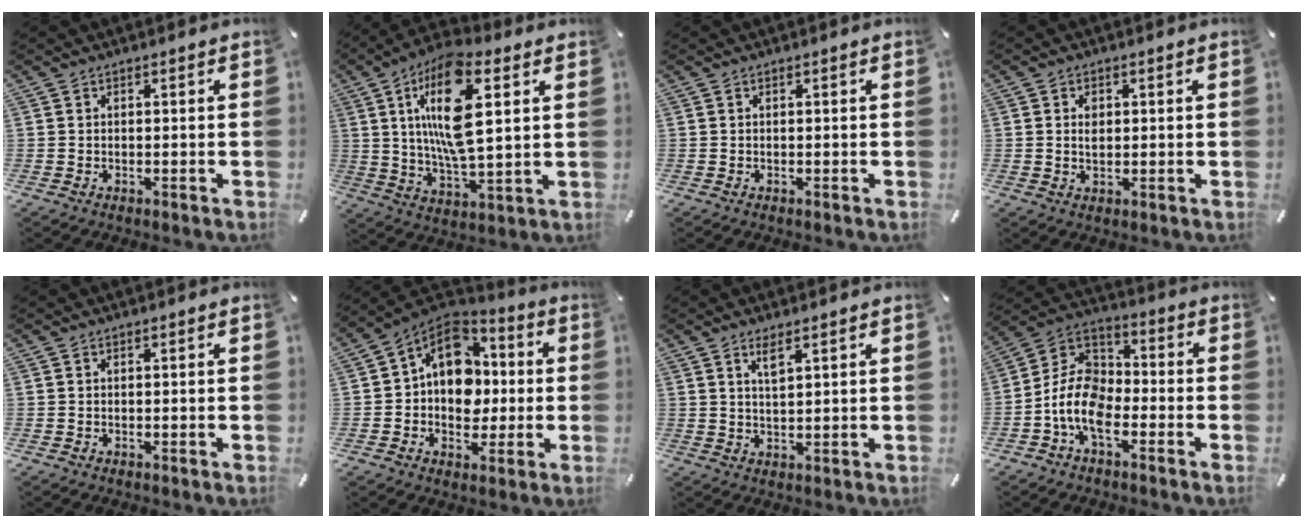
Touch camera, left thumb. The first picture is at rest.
{"total": 18.1, "force": [5.9, 7.1, 15.6], "torque": [-0.305, -0.007, 0.093]}
{"total": 0.0}
{"total": 2.6, "force": [0.5, 1.8, 1.7], "torque": [-0.022, 0.000, 0.004]}
{"total": 0.0}
{"total": 13.4, "force": [1.1, 11.0, 7.6], "torque": [-0.118, -0.004, 0.025]}
{"total": 3.4, "force": [2.1, 0.8, 2.5], "torque": [-0.055, 0.001, 0.038]}
{"total": 11.3, "force": [-6.1, 6.7, 6.8], "torque": [-0.158, 0.012, -0.121]}